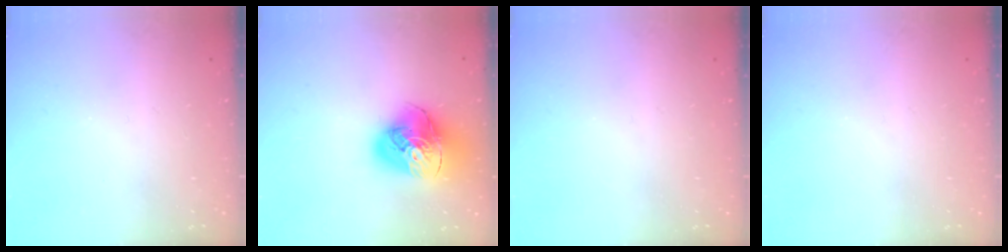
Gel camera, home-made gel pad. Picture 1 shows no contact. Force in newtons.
{"total": 17.1, "press": 17.0, "slide": 2.1}
{"total": 0.0}
{"total": 0.0}